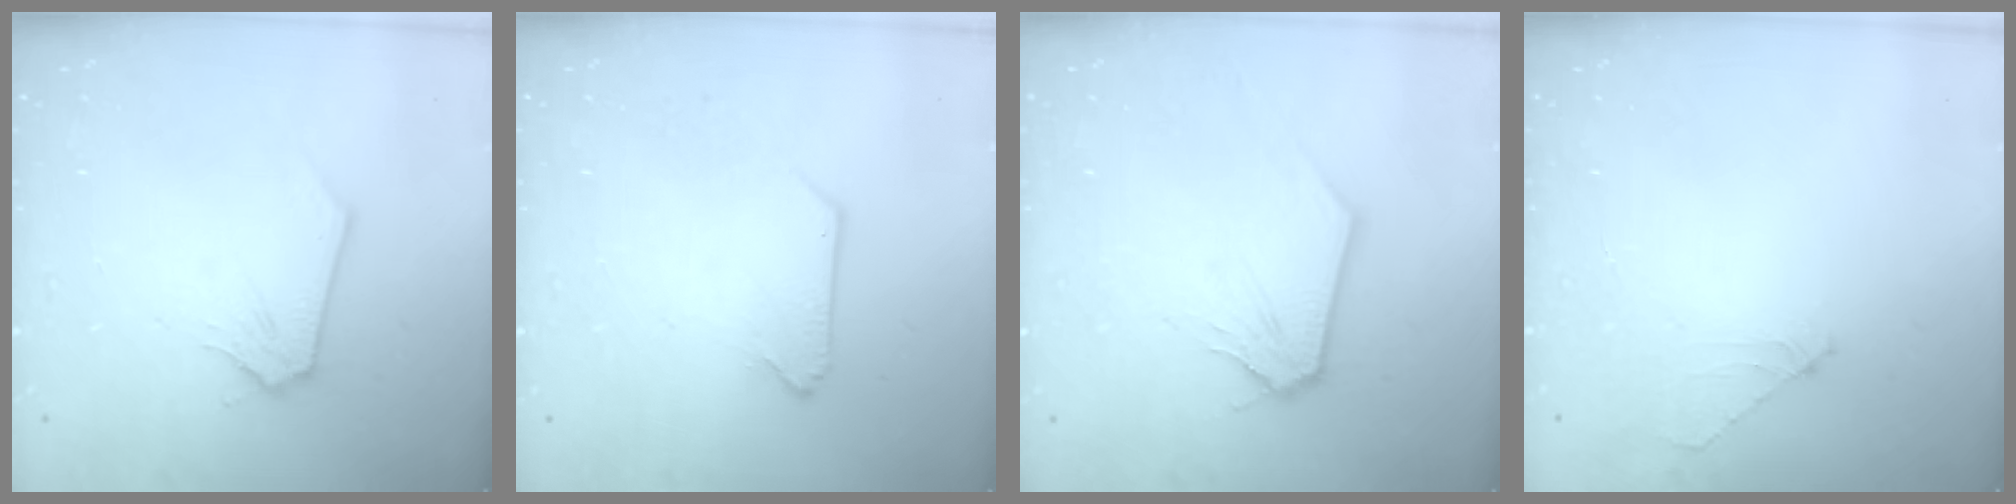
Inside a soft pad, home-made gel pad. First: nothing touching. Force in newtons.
{"total": 0.0}
{"total": 1.9, "press": 1.9, "slide": 0.2}
{"total": 3.7, "press": 3.7, "slide": 0.7}